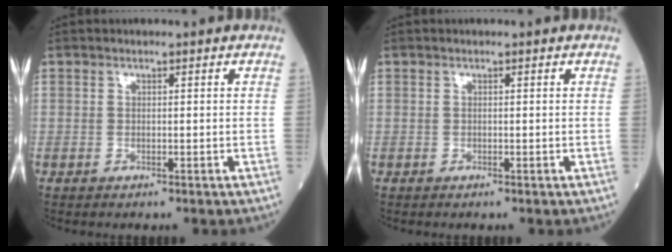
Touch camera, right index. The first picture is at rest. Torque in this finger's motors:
{"motor_torque": [0.00, 0.01, 0.00, 0.00]}